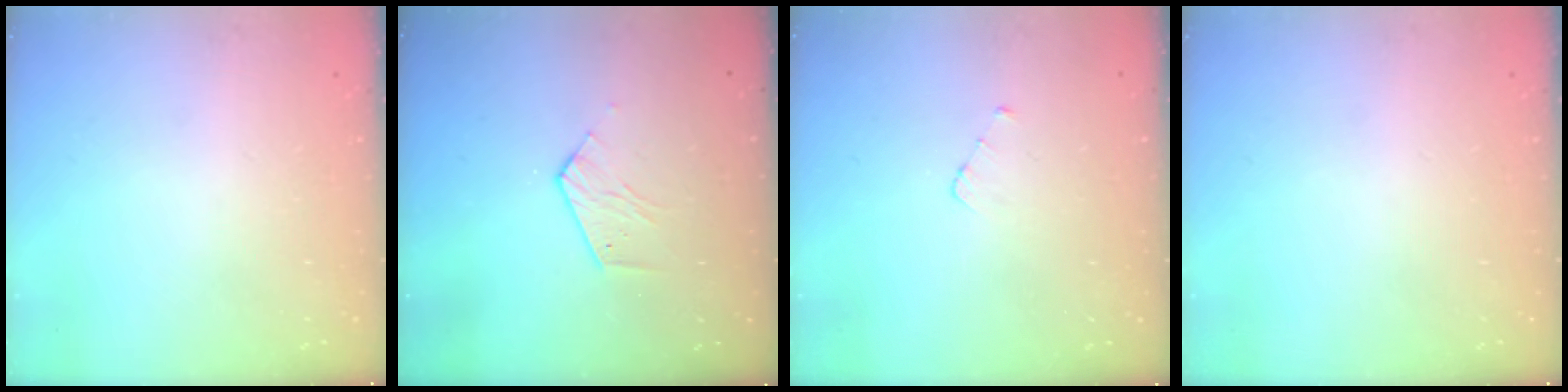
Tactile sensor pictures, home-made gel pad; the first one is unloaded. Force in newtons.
{"total": 3.7, "press": 3.7, "slide": 0.3}
{"total": 2.7, "press": 2.7, "slide": 0.3}
{"total": 0.0}